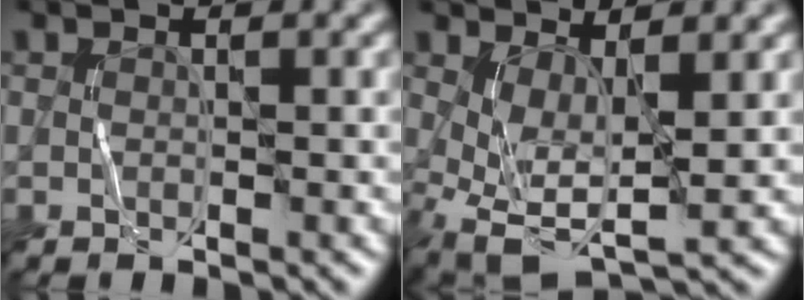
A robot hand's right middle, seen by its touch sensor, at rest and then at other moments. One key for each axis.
{"total": 4.8, "fx": 0.6, "fy": 2.1, "fz": 4.3, "tx": -0.095, "ty": -0.009, "tz": 0.015}